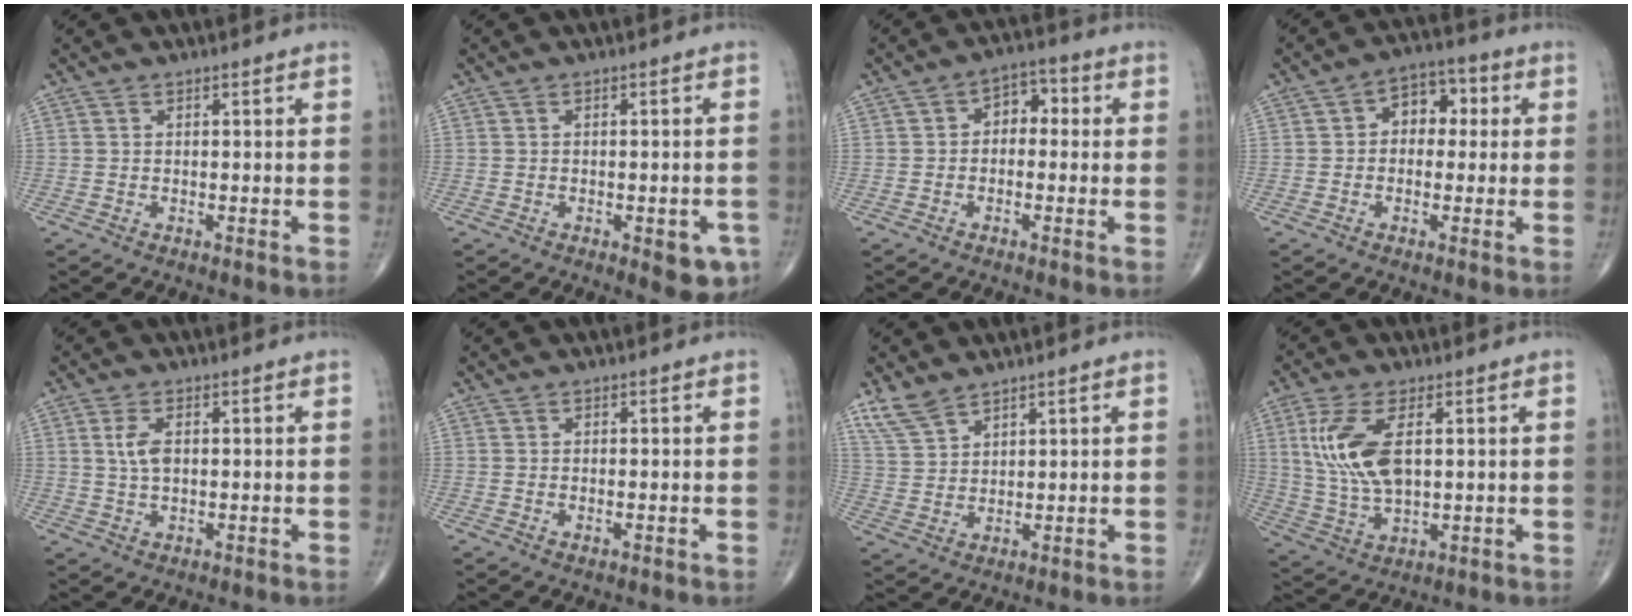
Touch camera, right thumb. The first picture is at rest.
{"total": 5.7, "force": [-2.3, 2.4, 4.6], "torque": [-0.039, 0.005, -0.021]}
{"total": 5.2, "force": [0.2, 3.7, 3.6], "torque": [-0.027, 0.020, -0.012]}
{"total": 7.4, "force": [1.0, 5.3, 5.1], "torque": [-0.036, 0.023, 0.006]}
{"total": 4.0, "force": [0.8, 2.1, 3.3], "torque": [-0.070, -0.001, 0.017]}
{"total": 0.7, "force": [-0.2, 0.4, 0.6], "torque": [-0.013, -0.001, -0.002]}
{"total": 5.9, "force": [4.6, 2.6, 2.6], "torque": [-0.050, -0.013, 0.101]}
{"total": 12.0, "force": [2.8, 5.7, 10.2], "torque": [-0.218, -0.009, 0.063]}